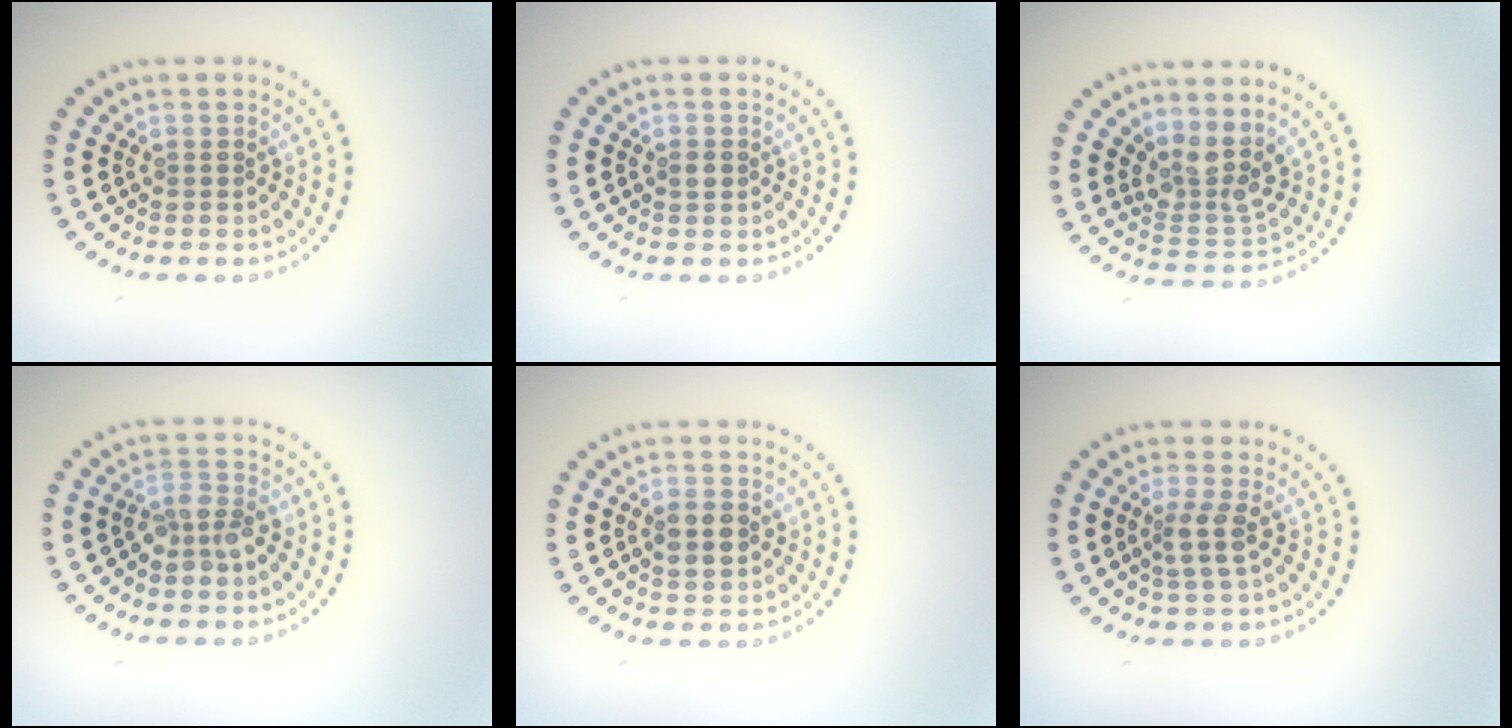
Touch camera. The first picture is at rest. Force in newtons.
{"total": 1.1, "press": 1.1, "slide": 0.0}
{"total": 3.5, "press": 2.8, "slide": 2.2}
{"total": 2.6, "press": 2.2, "slide": 1.4}
{"total": 2.6, "press": 2.6, "slide": 0.1}
{"total": 2.2, "press": 1.8, "slide": 1.3}